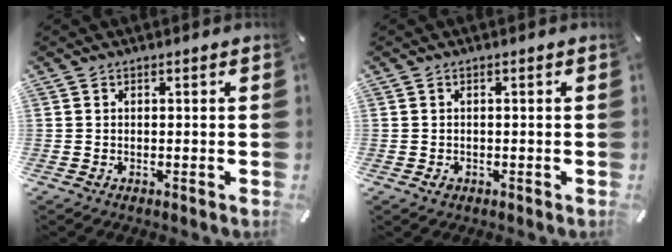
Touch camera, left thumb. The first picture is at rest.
{"total": 1.0, "force": [-0.2, 0.7, 0.8], "torque": [-0.015, 0.001, -0.004]}